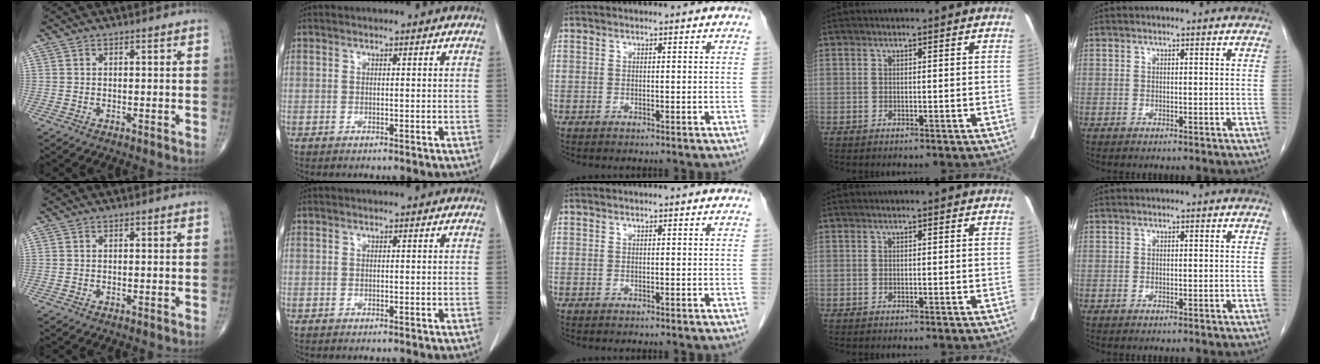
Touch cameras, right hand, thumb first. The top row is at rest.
{}